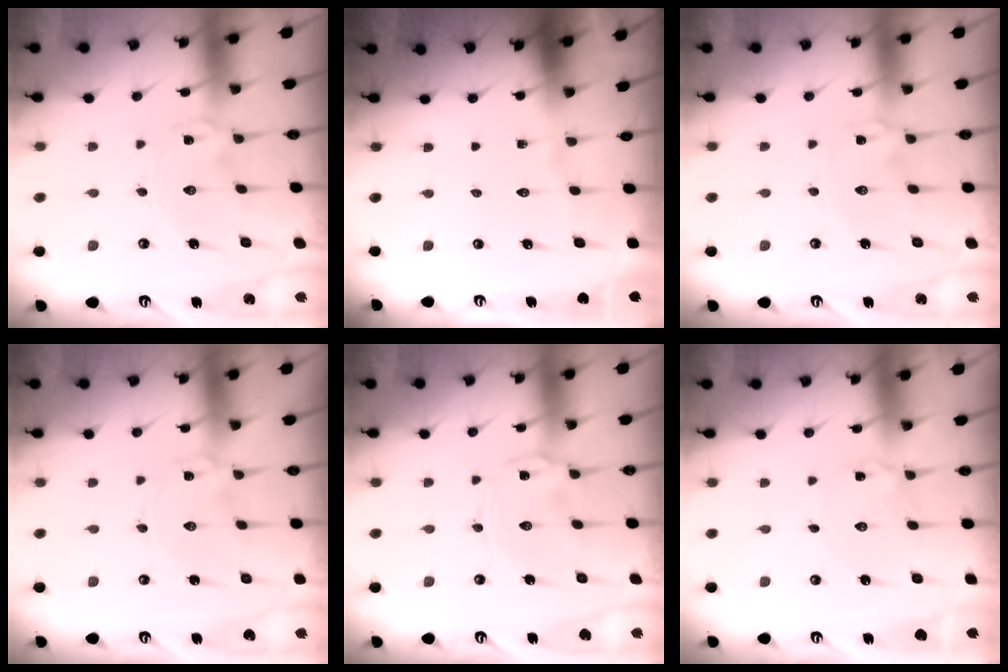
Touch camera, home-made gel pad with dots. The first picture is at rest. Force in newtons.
{"total": 0.0}
{"total": 0.0}
{"total": 0.0}
{"total": 1.4, "press": 1.3, "slide": 0.5}
{"total": 1.9, "press": 1.9, "slide": 0.2}